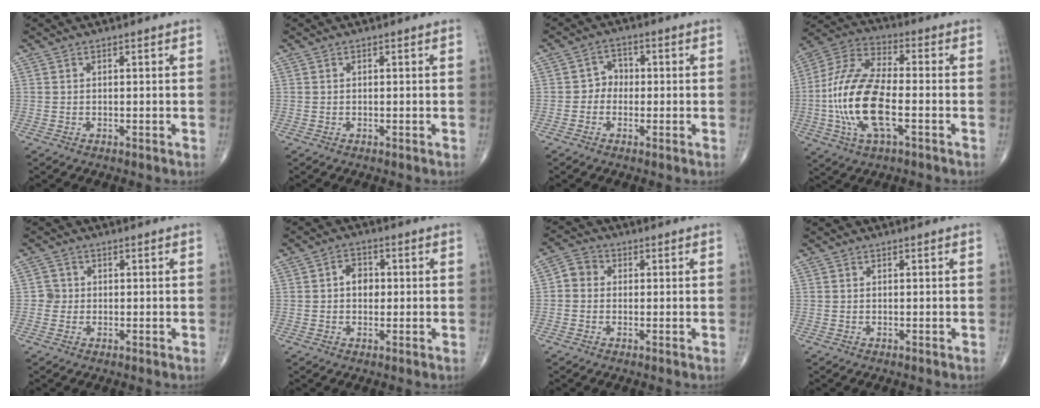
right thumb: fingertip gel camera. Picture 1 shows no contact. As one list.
[{"total": 0.0}, {"total": 3.4, "force": [-0.6, 3.0, 1.5], "torque": [0.002, 0.015, -0.022]}, {"total": 17.5, "force": [-3.5, 7.3, 15.5], "torque": [-0.327, 0.025, -0.069]}, {"total": 1.9, "force": [-0.2, 1.9, 0.2], "torque": [0.011, 0.008, -0.009]}, {"total": 3.8, "force": [0.1, 2.9, 2.4], "torque": [-0.021, 0.010, -0.005]}, {"total": 3.6, "force": [-0.1, 3.2, 1.6], "torque": [-0.016, 0.010, -0.012]}, {"total": 0.0}]